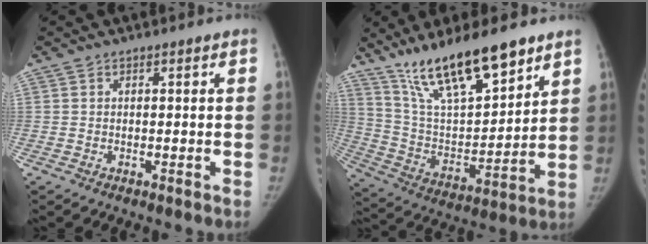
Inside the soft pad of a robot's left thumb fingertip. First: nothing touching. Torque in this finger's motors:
{"motor_torque": [0.09, 0.41, 1.08, -1.69, 0.23]}